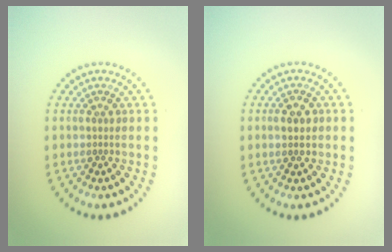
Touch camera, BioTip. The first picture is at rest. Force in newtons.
{"total": 2.3, "press": 2.3, "slide": 0.1}